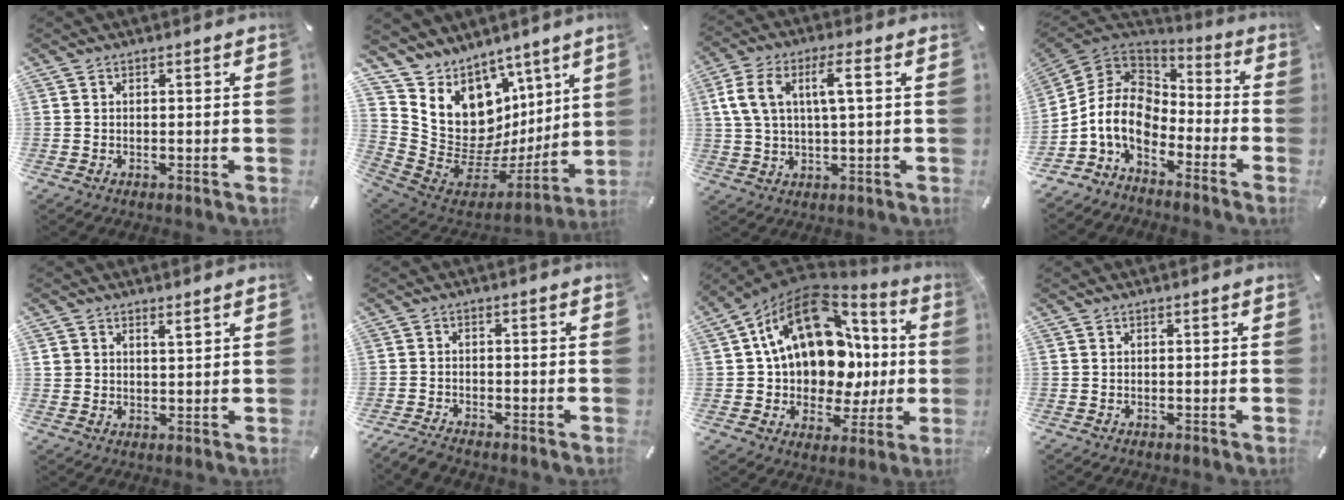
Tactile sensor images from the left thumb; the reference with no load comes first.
{"total": 11.7, "force": [4.1, 10.5, 3.1], "torque": [-0.043, -0.099, 0.098]}
{"total": 9.0, "force": [2.6, 4.0, 7.6], "torque": [-0.166, 0.007, 0.042]}
{"total": 11.1, "force": [-4.8, 7.2, 6.9], "torque": [-0.178, 0.006, -0.102]}
{"total": 2.7, "force": [1.6, 2.0, 0.7], "torque": [-0.010, -0.001, 0.029]}
{"total": 3.0, "force": [-2.7, 0.7, 1.1], "torque": [-0.030, 0.009, -0.056]}
{"total": 20.9, "force": [5.2, 14.5, 14.1], "torque": [-0.236, -0.041, 0.090]}
{"total": 0.0}